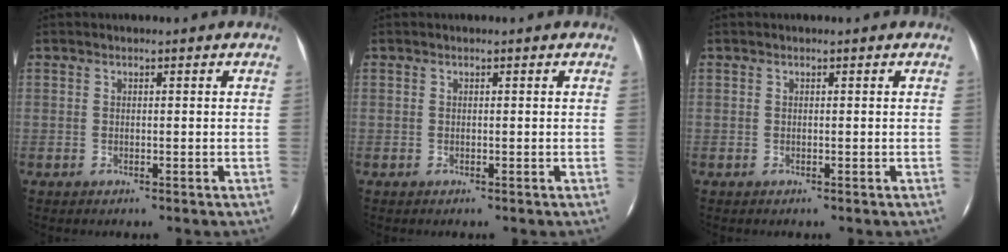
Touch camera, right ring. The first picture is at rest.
{"total": 0.0}
{"total": 0.0}